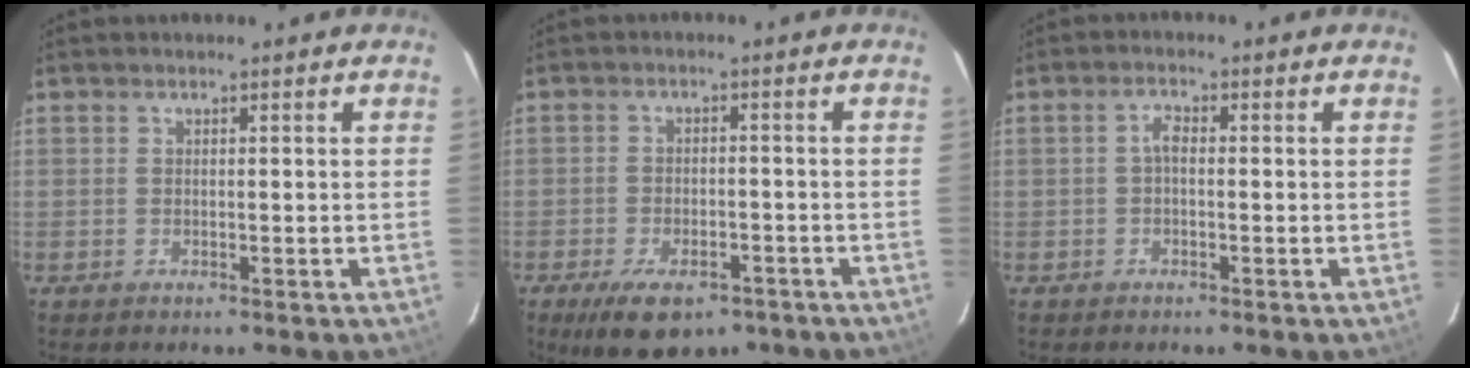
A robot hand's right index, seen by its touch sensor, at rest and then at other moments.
{"total": 11.0, "force": [-7.4, 5.1, 6.3], "torque": [-0.130, -0.015, -0.108]}
{"total": 1.7, "force": [-0.3, 0.9, 1.5], "torque": [-0.031, 0.008, -0.008]}